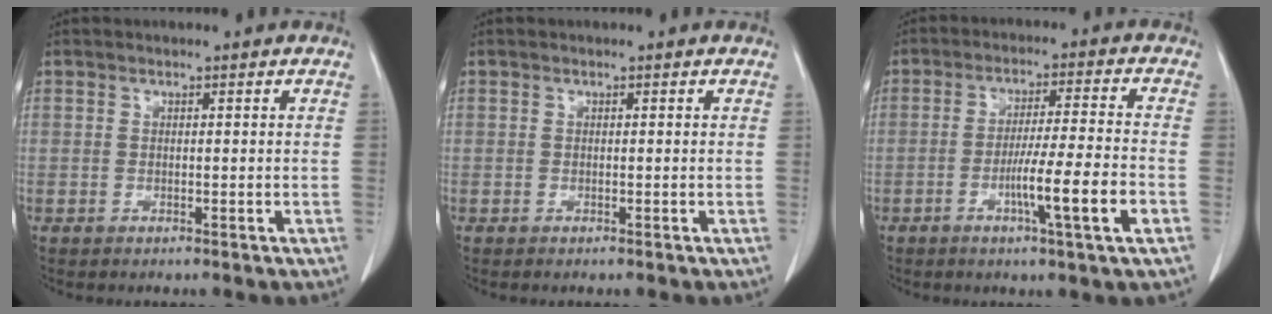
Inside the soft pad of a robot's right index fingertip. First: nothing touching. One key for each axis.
{"total": 0.0}
{"total": 9.7, "fx": -3.4, "fy": -0.8, "fz": 9.1, "tx": -0.150, "ty": -0.011, "tz": -0.060}